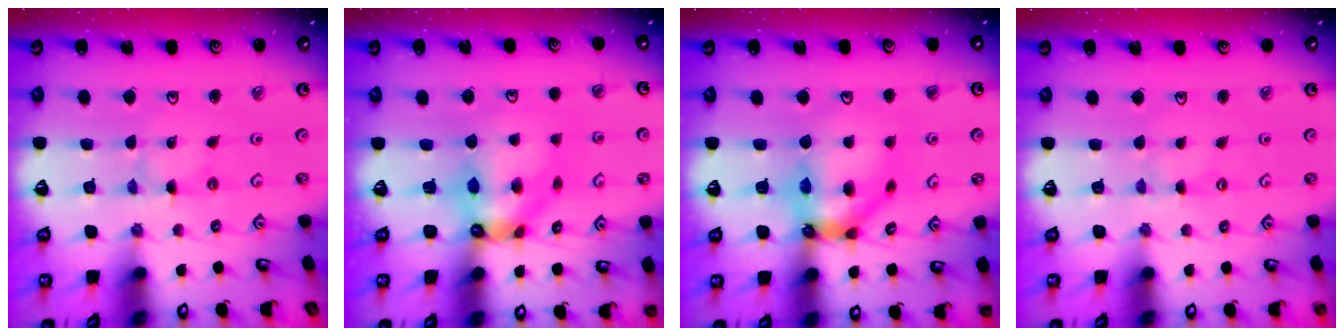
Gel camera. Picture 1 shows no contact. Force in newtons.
{"total": 9.0, "press": 8.9, "slide": 1.5}
{"total": 11.2, "press": 11.2, "slide": 1.0}
{"total": 0.0}